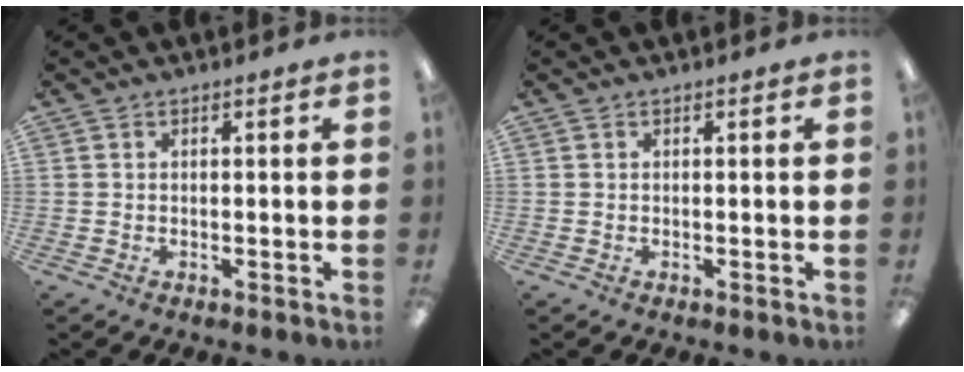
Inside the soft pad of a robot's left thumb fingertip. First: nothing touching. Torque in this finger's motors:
{"motor_torque": [-0.01, 0.01, 0.00, 0.00, 0.00]}